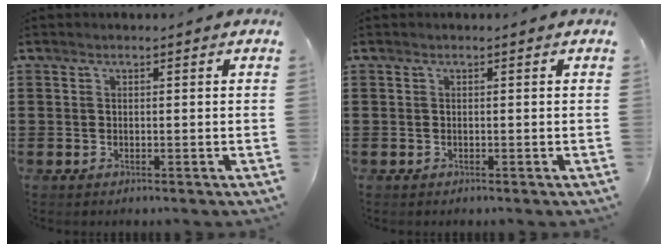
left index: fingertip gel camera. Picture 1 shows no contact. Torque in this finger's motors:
{"motor_torque": [-0.01, 0.01, 0.00, -0.01]}